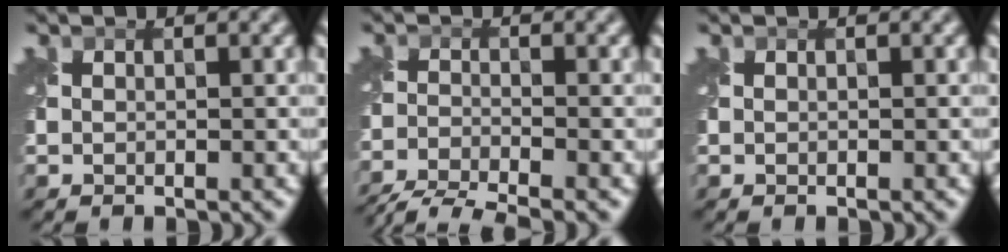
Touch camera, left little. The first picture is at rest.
{"total": 6.9, "force": [-6.3, 1.1, 2.5], "torque": [-0.057, -0.030, -0.111]}
{"total": 0.0}